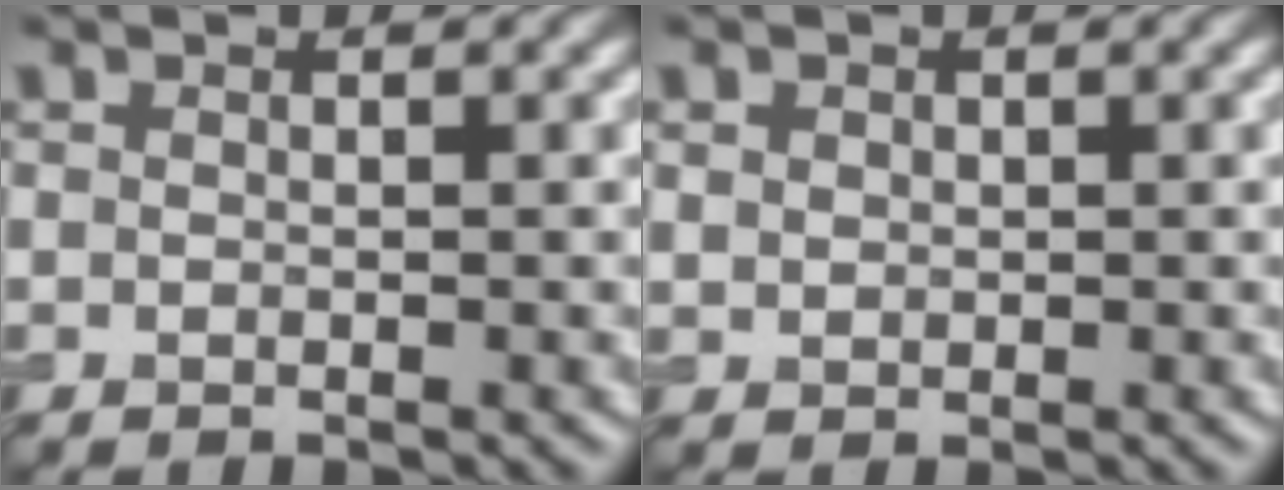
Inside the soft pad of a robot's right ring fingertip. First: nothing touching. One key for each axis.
{"total": 1.1, "fx": 0.4, "fy": 1.0, "fz": 0.4, "tx": -0.004, "ty": 0.000, "tz": 0.008}